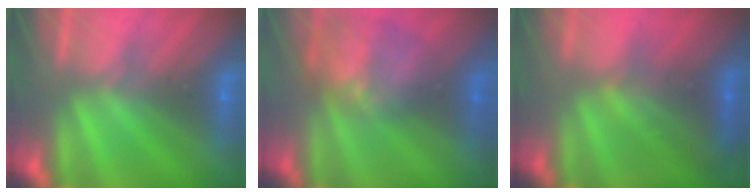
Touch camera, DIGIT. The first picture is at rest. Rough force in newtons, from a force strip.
{"total": 8.1}
{"total": 2.3}